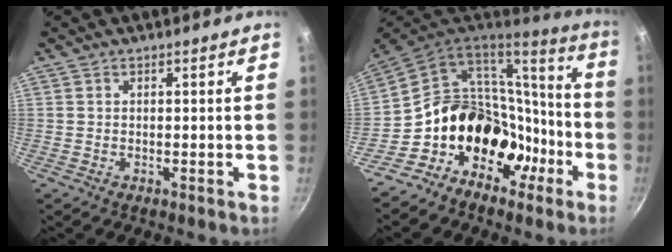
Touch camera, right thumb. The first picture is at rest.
{"total": 21.5, "force": [-7.4, 15.6, 12.7], "torque": [-0.153, 0.087, -0.118]}